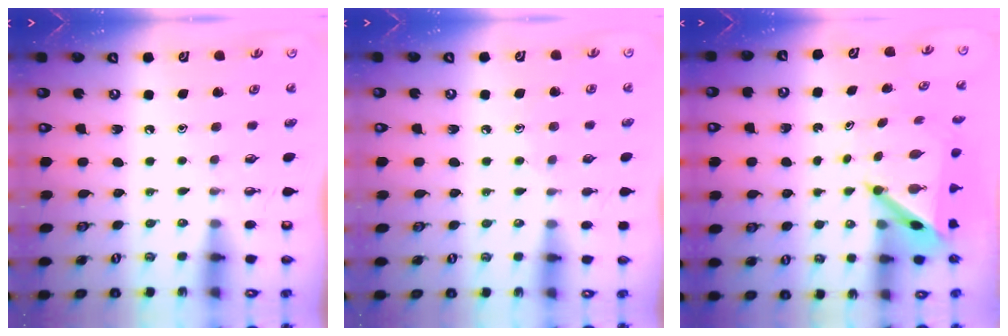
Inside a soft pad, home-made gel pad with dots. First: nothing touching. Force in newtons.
{"total": 5.2, "press": 5.2, "slide": 0.6}
{"total": 6.4, "press": 6.4, "slide": 0.6}